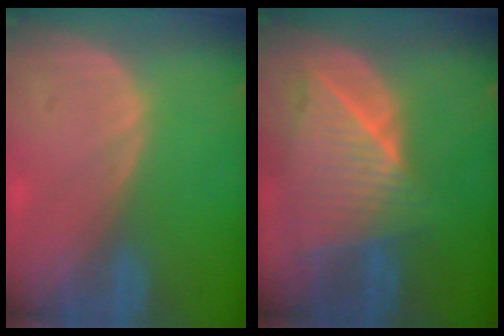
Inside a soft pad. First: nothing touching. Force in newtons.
{"total": 9.2, "press": 8.3, "slide": 4.0}